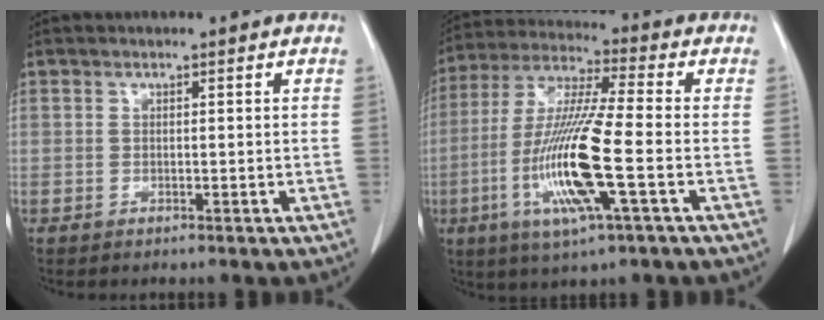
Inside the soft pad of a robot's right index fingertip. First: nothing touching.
{"total": 15.3, "force": [-4.1, 0.7, 14.7], "torque": [-0.307, -0.015, -0.080]}